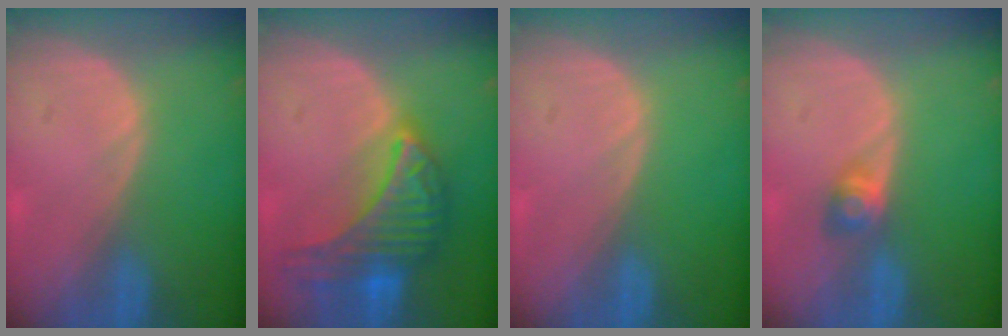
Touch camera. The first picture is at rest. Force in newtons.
{"total": 9.8, "press": 9.8, "slide": 0.6}
{"total": 0.0}
{"total": 2.7, "press": 2.5, "slide": 1.1}